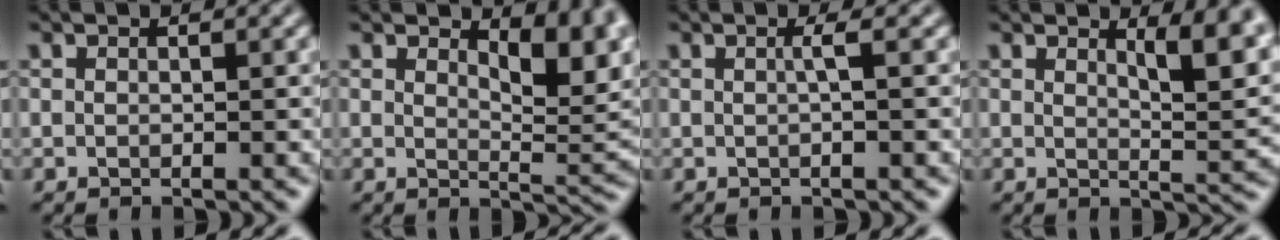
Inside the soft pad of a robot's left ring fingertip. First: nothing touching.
{"total": 5.3, "force": [2.4, 2.1, 4.2], "torque": [-0.054, -0.007, 0.036]}
{"total": 1.1, "force": [0.1, 0.2, 1.1], "torque": [-0.018, 0.004, -0.002]}
{"total": 5.2, "force": [2.5, 1.5, 4.3], "torque": [-0.049, -0.005, 0.038]}